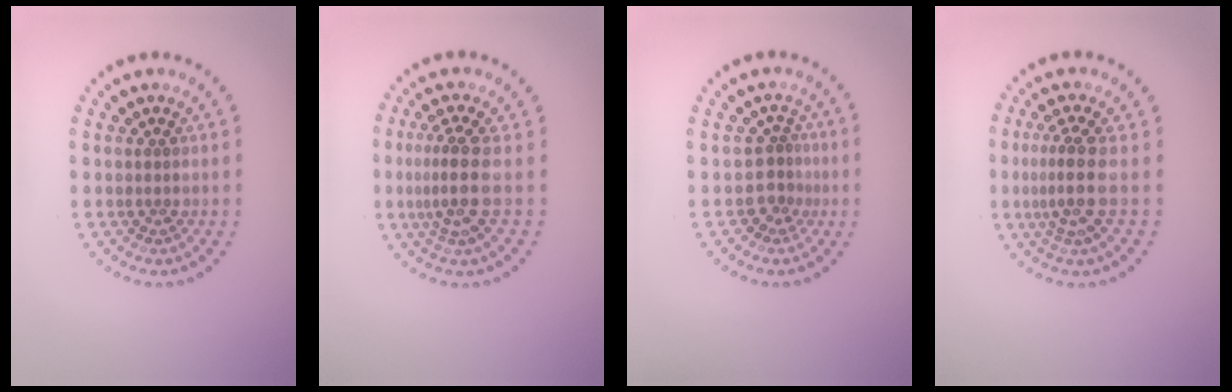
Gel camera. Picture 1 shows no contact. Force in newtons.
{"total": 3.1, "press": 2.2, "slide": 2.1}
{"total": 2.0, "press": 1.3, "slide": 1.5}
{"total": 3.0, "press": 2.1, "slide": 2.1}